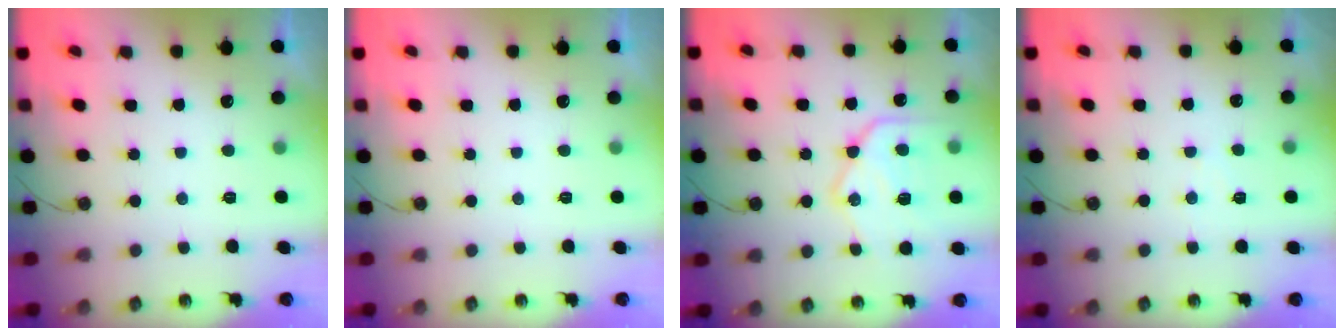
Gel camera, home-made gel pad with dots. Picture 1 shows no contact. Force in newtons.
{"total": 0.0}
{"total": 18.1, "press": 18.0, "slide": 1.4}
{"total": 3.3, "press": 3.2, "slide": 0.5}